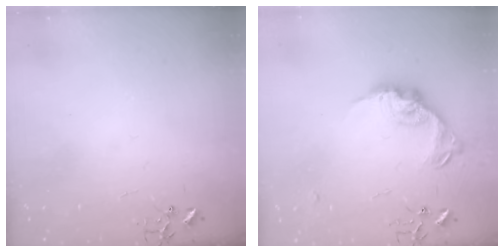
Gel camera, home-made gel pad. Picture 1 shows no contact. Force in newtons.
{"total": 15.6, "press": 15.6, "slide": 0.7}